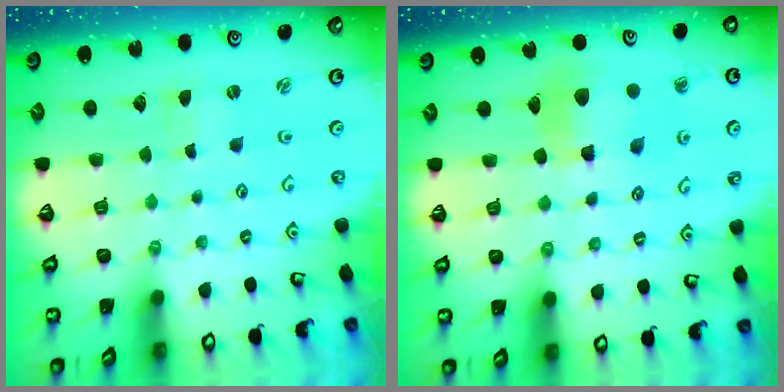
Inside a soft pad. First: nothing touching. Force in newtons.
{"total": 10.0, "press": 10.0, "slide": 1.3}